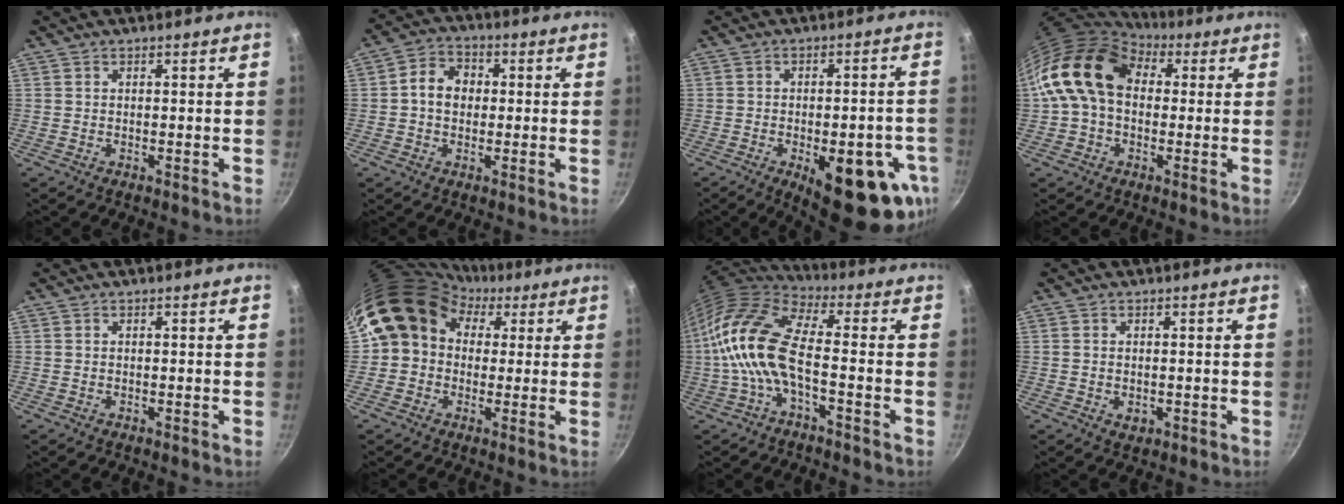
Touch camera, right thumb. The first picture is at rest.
{"total": 6.8, "force": [0.3, 5.5, 4.0], "torque": [-0.042, 0.015, -0.008]}
{"total": 19.5, "force": [-7.6, 8.0, 16.1], "torque": [-0.163, 0.008, -0.090]}
{"total": 14.7, "force": [2.9, 10.5, 9.8], "torque": [-0.146, 0.018, 0.033]}
{"total": 0.0}
{"total": 13.7, "force": [2.9, 11.8, 6.3], "torque": [-0.082, 0.034, 0.029]}
{"total": 15.0, "force": [-2.3, 6.4, 13.4], "torque": [-0.269, 0.032, -0.063]}
{"total": 2.0, "force": [-0.3, 1.5, 1.4], "torque": [-0.020, -0.004, -0.004]}